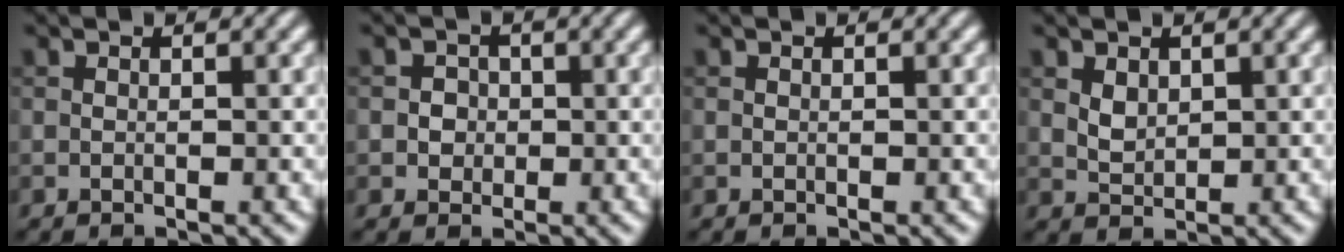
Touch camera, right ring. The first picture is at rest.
{"total": 1.8, "force": [0.1, 1.7, 0.7], "torque": [0.007, 0.006, 0.000]}
{"total": 0.0}
{"total": 1.5, "force": [0.7, 1.1, 0.9], "torque": [-0.019, -0.002, 0.018]}